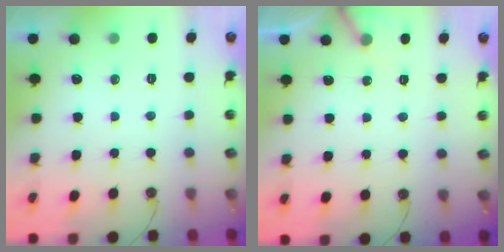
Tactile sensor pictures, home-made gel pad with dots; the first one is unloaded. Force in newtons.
{"total": 4.0, "press": 4.0, "slide": 0.2}